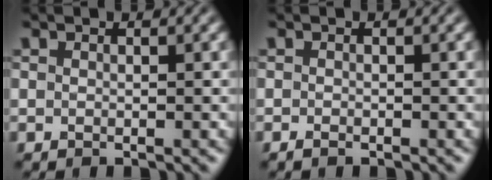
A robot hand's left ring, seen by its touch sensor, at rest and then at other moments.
{"total": 0.7, "force": [-0.6, 0.3, 0.3], "torque": [-0.006, -0.004, -0.011]}